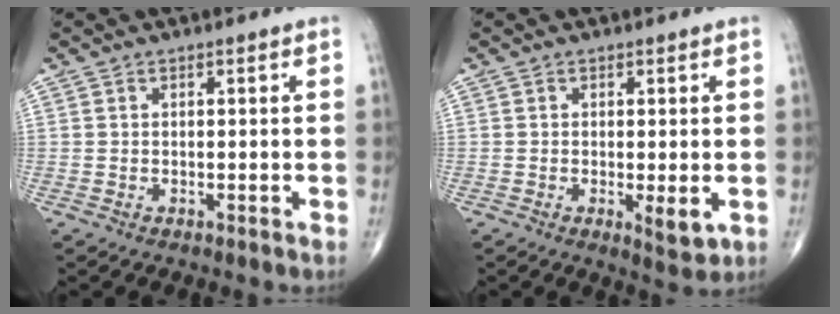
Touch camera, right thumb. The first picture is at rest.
{"total": 3.8, "force": [-0.7, 1.1, 3.5], "torque": [-0.055, -0.013, -0.010]}